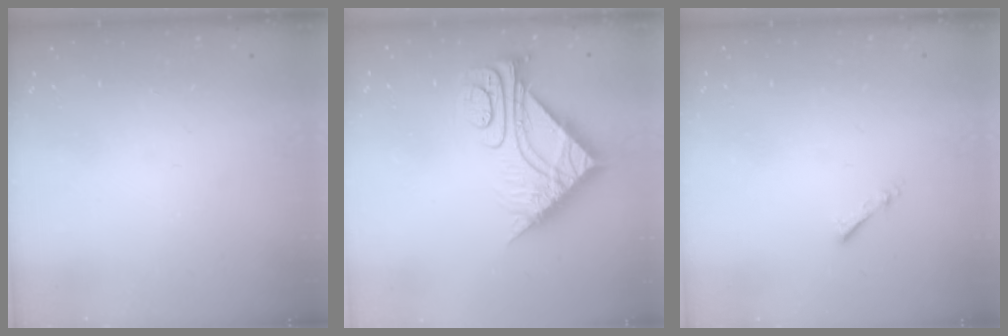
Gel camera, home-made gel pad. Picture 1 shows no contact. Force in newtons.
{"total": 9.9, "press": 9.9, "slide": 0.9}
{"total": 1.3, "press": 1.2, "slide": 0.3}